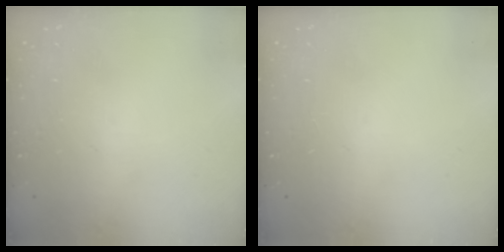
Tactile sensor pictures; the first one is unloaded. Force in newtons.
{"total": 0.0}